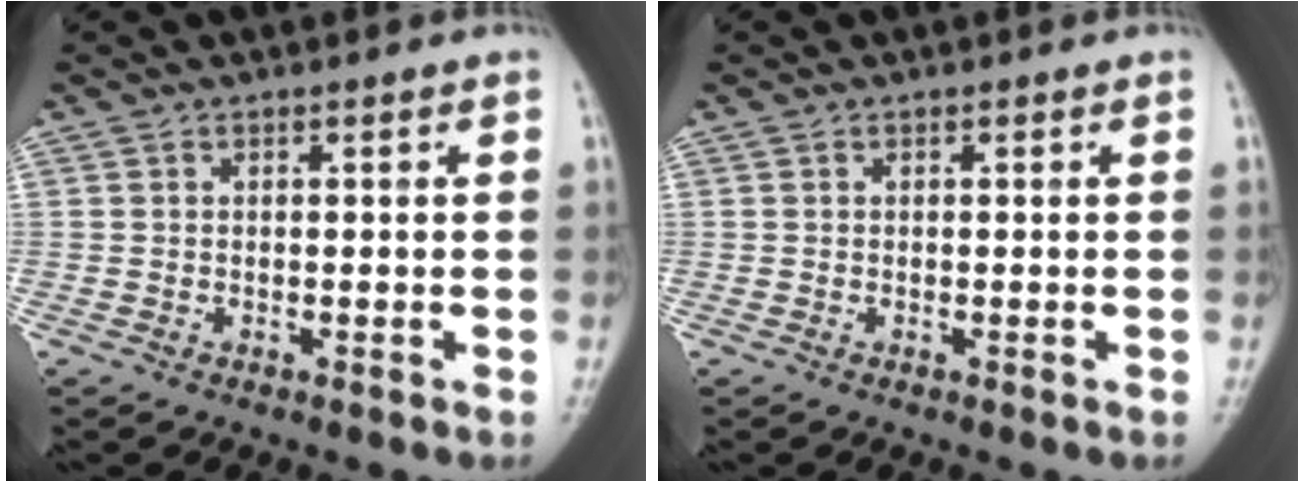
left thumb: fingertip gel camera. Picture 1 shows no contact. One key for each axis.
{"total": 0.0}